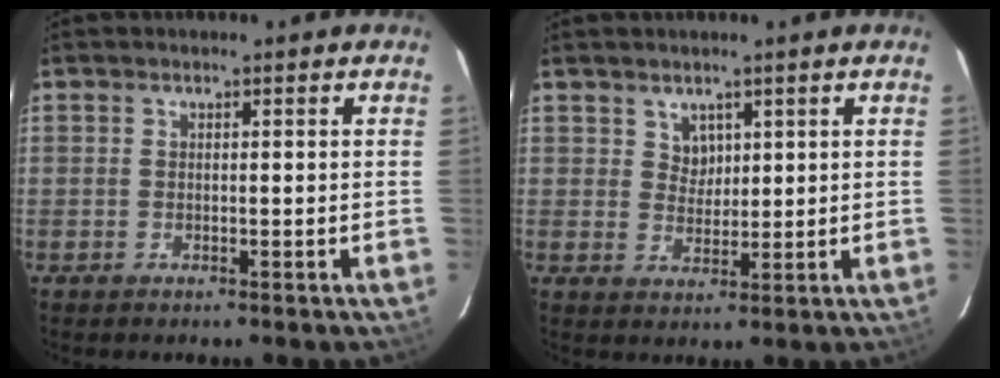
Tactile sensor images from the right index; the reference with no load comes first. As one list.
[{"total": 2.9, "force": [1.7, 2.3, 0.5], "torque": [-0.001, 0.004, 0.033]}]